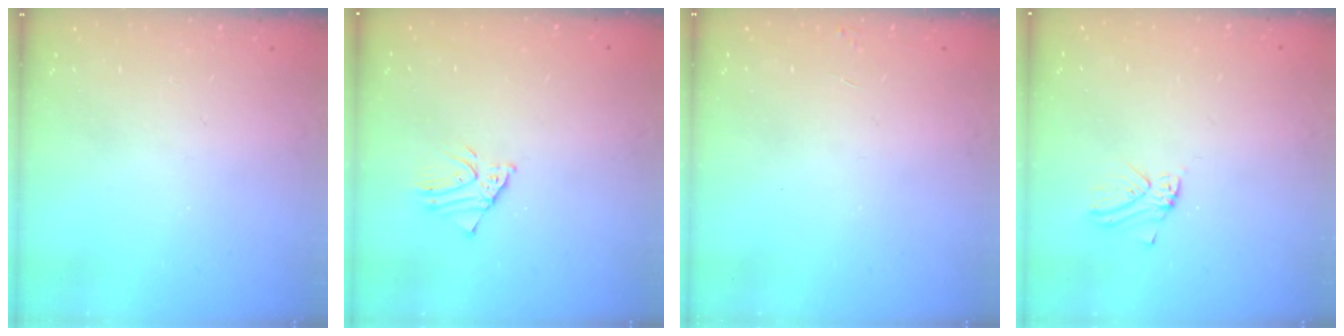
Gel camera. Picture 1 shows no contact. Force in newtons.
{"total": 2.5, "press": 2.5, "slide": 0.2}
{"total": 2.9, "press": 2.9, "slide": 0.4}
{"total": 2.2, "press": 2.2, "slide": 0.3}